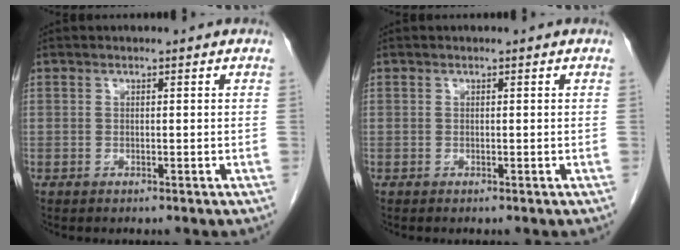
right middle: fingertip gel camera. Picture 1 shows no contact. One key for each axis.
{"total": 0.0}